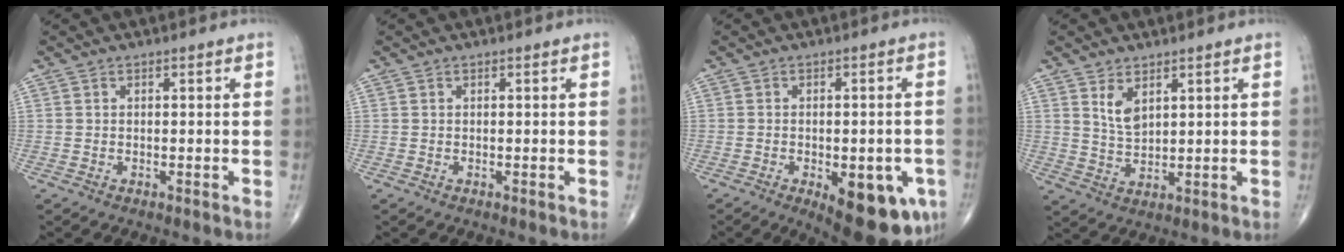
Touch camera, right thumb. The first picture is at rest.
{"total": 0.0}
{"total": 14.6, "force": [-5.9, 6.3, 11.8], "torque": [-0.113, 0.005, -0.062]}
{"total": 4.2, "force": [2.2, 2.1, 2.9], "torque": [-0.045, -0.018, 0.048]}